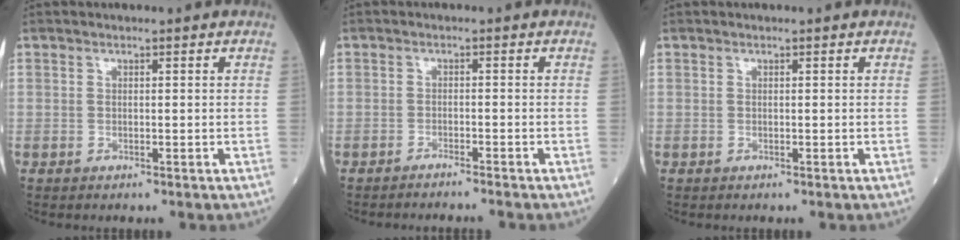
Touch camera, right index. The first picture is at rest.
{"total": 3.2, "force": [-3.1, -0.6, 0.8], "torque": [-0.003, -0.001, -0.042]}
{"total": 0.0}